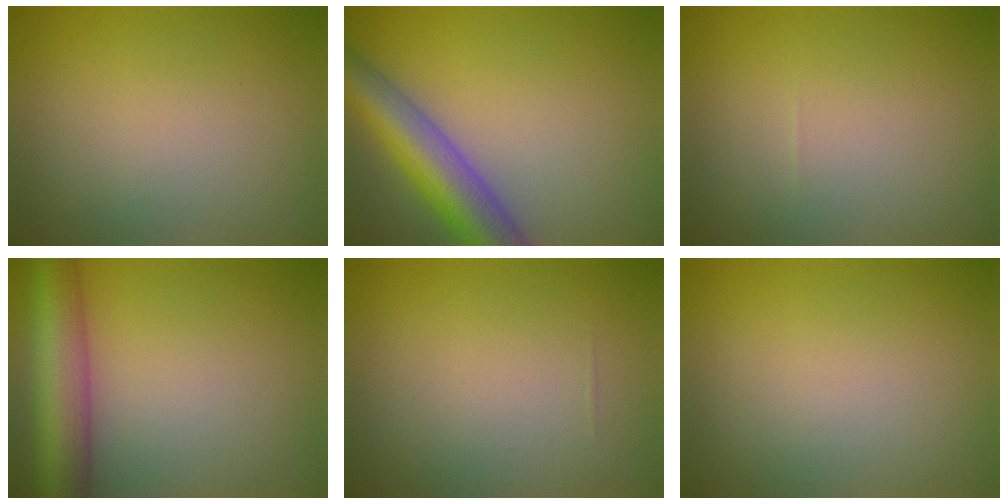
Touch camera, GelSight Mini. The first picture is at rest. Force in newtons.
{"total": 7.5, "press": 7.5, "slide": 0.4}
{"total": 0.0}
{"total": 8.3, "press": 8.3, "slide": 0.4}
{"total": 0.0}
{"total": 0.0}